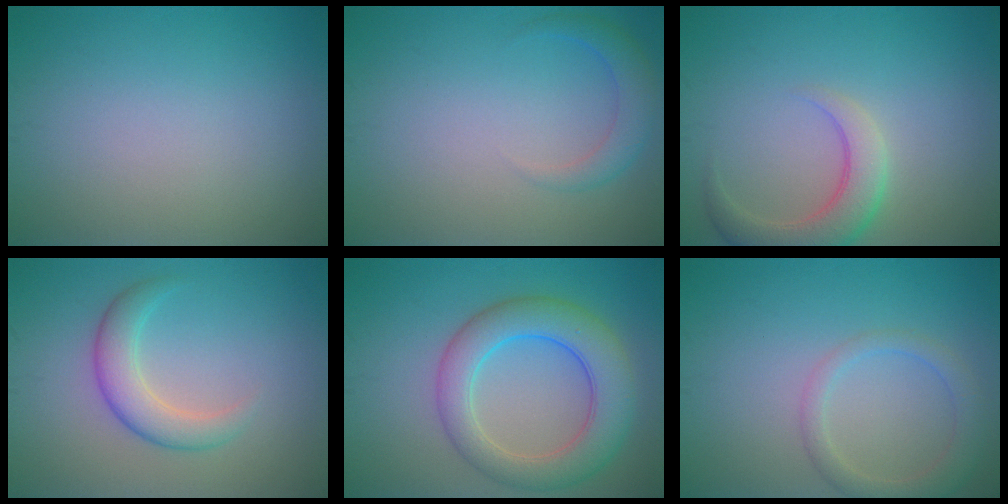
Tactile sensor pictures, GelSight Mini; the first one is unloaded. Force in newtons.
{"total": 2.3, "press": 2.3, "slide": 0.2}
{"total": 4.1, "press": 4.1, "slide": 0.3}
{"total": 3.3, "press": 3.3, "slide": 0.2}
{"total": 6.7, "press": 6.7, "slide": 0.2}
{"total": 2.7, "press": 2.7, "slide": 0.1}